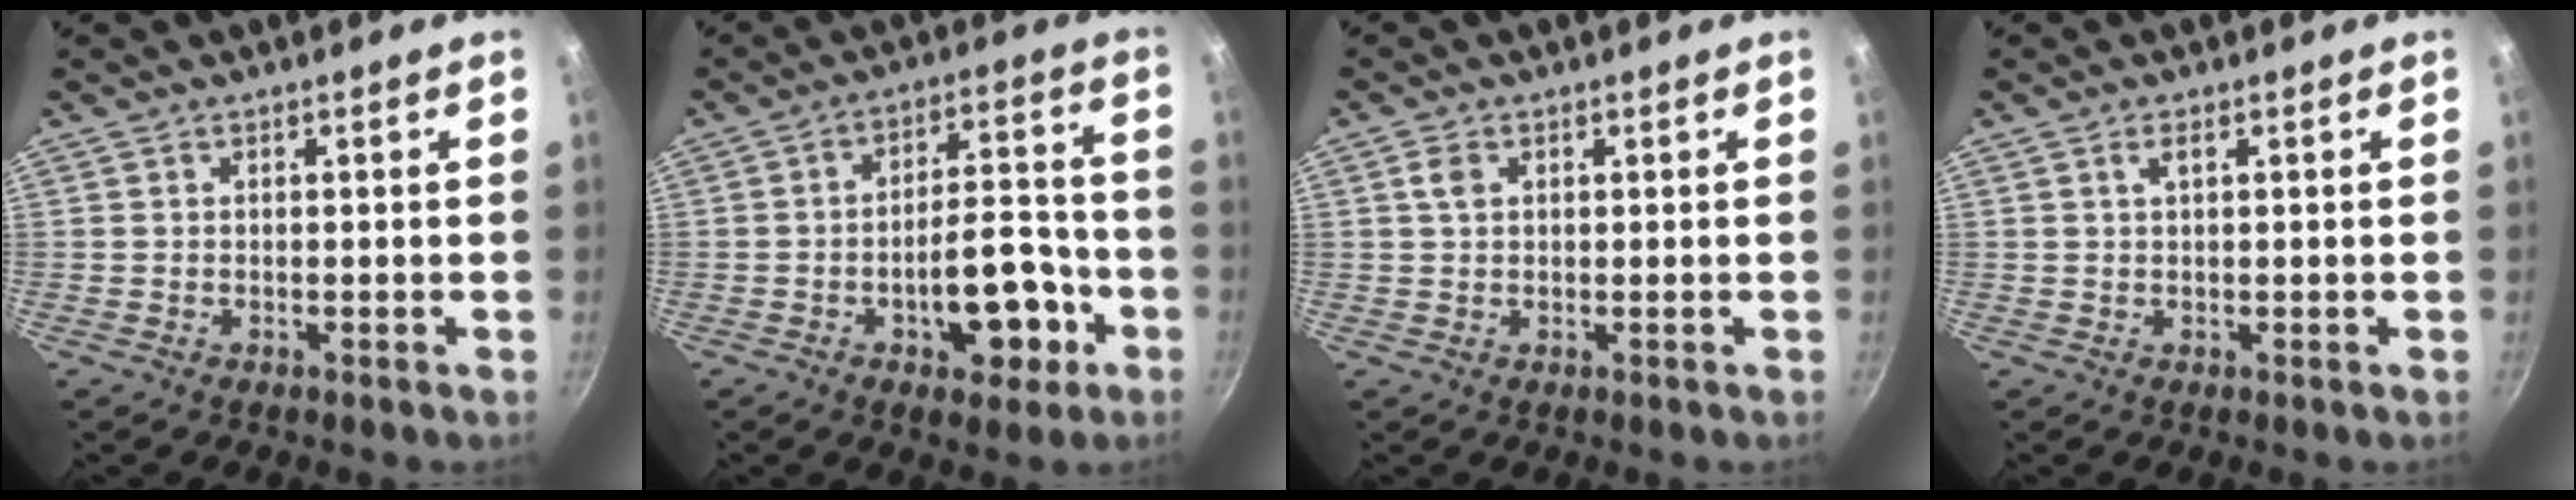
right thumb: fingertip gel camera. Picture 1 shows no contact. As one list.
[{"total": 13.1, "force": [-5.0, 6.5, 10.3], "torque": [-0.115, 0.047, -0.063]}, {"total": 2.2, "force": [0.7, 1.5, 1.4], "torque": [-0.026, 0.002, 0.013]}, {"total": 1.4, "force": [0.5, 0.5, 1.2], "torque": [-0.022, 0.002, 0.008]}]